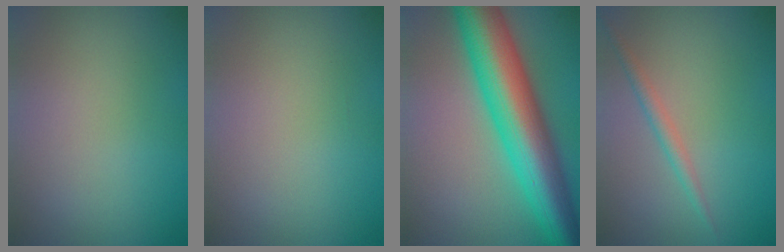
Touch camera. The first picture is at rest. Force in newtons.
{"total": 0.0}
{"total": 11.6, "press": 11.6, "slide": 0.1}
{"total": 1.5, "press": 1.5, "slide": 0.1}